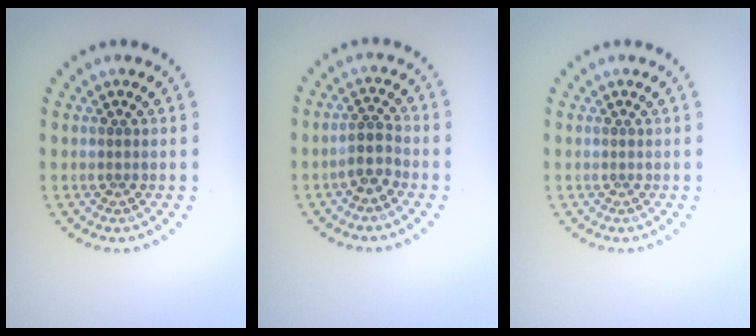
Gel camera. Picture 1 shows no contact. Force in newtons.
{"total": 2.2, "press": 1.9, "slide": 1.1}
{"total": 0.0}